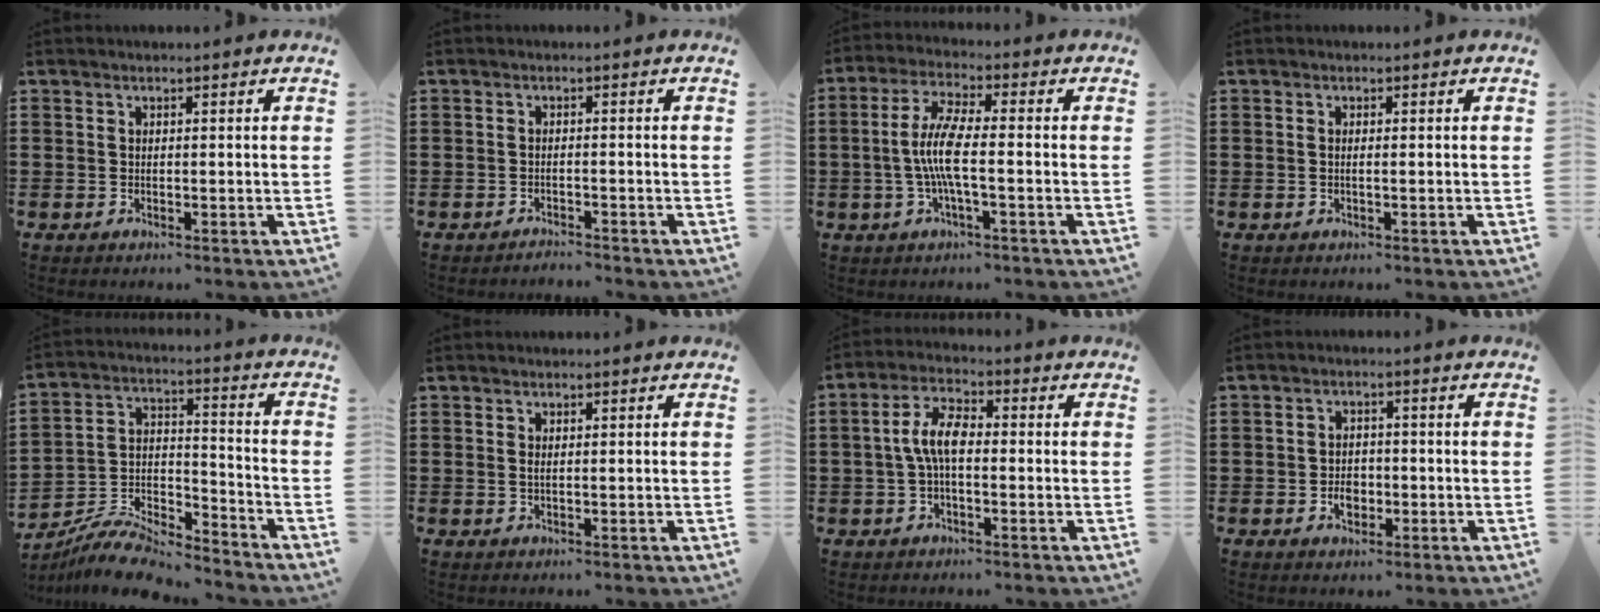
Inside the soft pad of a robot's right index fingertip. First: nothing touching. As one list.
[{"total": 1.1, "force": [-1.1, -0.2, -0.1], "torque": [-0.001, 0.004, -0.022]}, {"total": 7.2, "force": [-1.3, 1.3, 6.9], "torque": [-0.157, -0.013, -0.035]}, {"total": 0.5, "force": [0.0, -0.2, 0.5], "torque": [-0.007, -0.002, 0.002]}, {"total": 9.0, "force": [-8.6, 1.1, 2.4], "torque": [-0.043, 0.021, -0.168]}, {"total": 0.8, "force": [0.4, -0.1, 0.7], "torque": [-0.014, 0.001, 0.008]}, {"total": 5.9, "force": [-0.3, 2.2, 5.4], "torque": [-0.117, 0.003, -0.011]}, {"total": 3.1, "force": [-1.0, 2.1, 2.0], "torque": [-0.031, -0.001, -0.020]}]